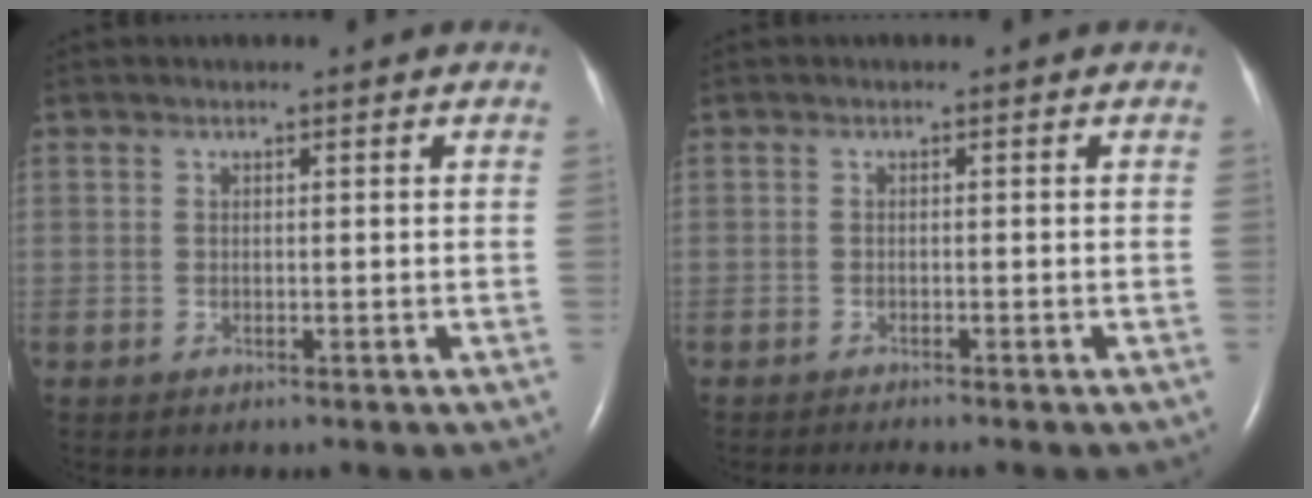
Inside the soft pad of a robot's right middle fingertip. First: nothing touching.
{"total": 2.6, "force": [-2.4, -0.2, 1.2], "torque": [-0.016, -0.005, -0.035]}